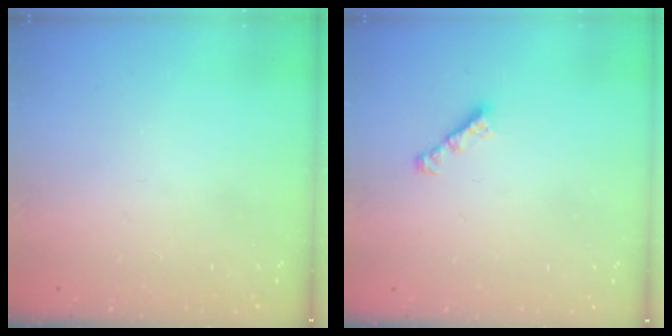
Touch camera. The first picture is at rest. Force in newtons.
{"total": 1.8, "press": 1.7, "slide": 0.7}